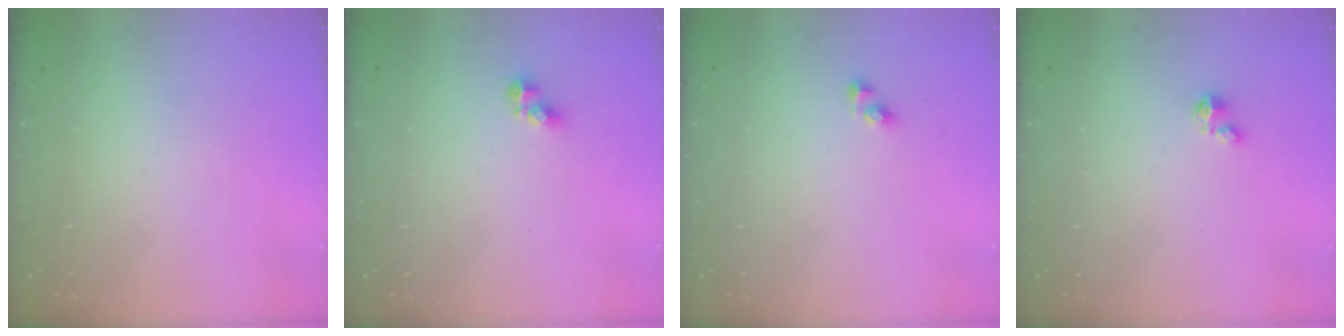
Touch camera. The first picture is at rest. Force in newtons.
{"total": 4.9, "press": 4.8, "slide": 0.6}
{"total": 2.5, "press": 2.5, "slide": 0.2}
{"total": 2.0, "press": 2.0, "slide": 0.1}